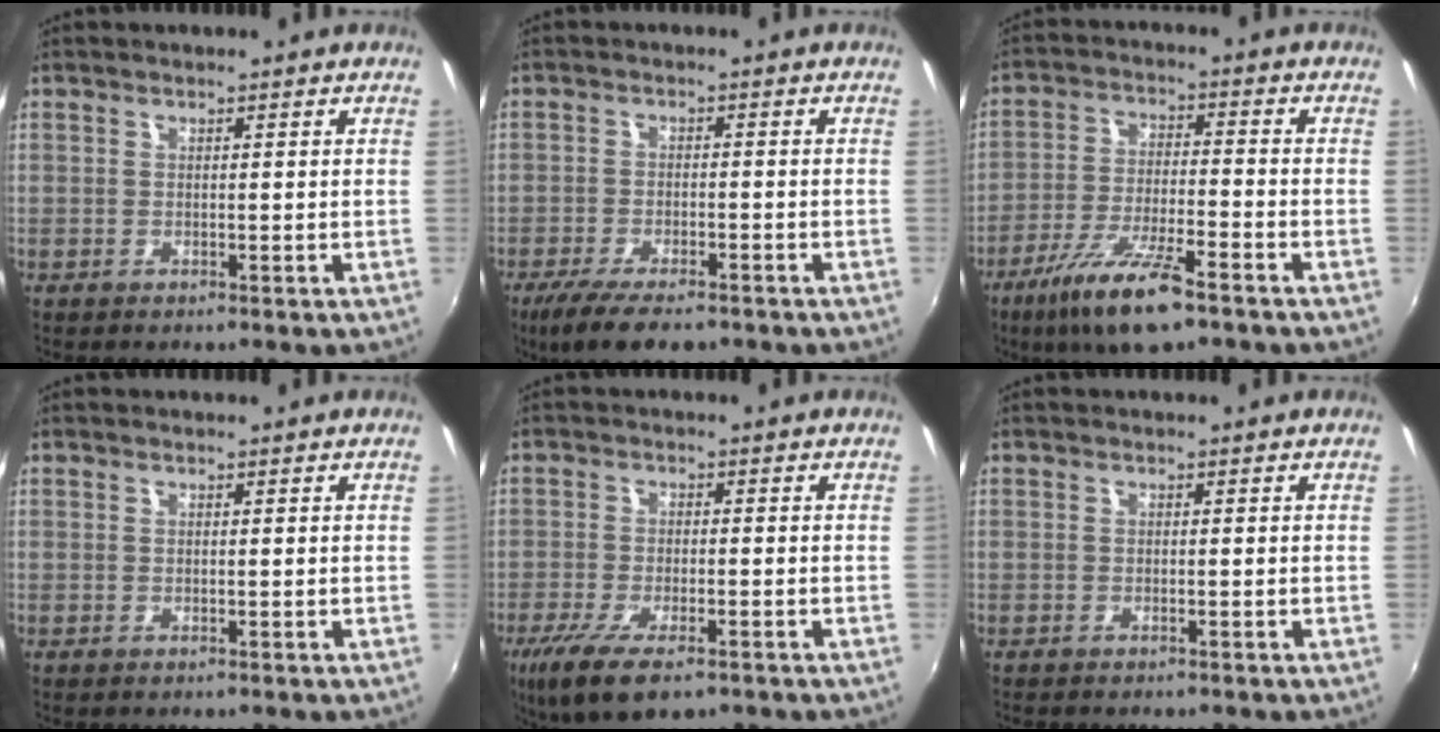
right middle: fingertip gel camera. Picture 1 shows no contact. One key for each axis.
{"total": 10.0, "fx": -7.4, "fy": 2.9, "fz": 6.0, "tx": -0.138, "ty": -0.030, "tz": -0.125}
{"total": 12.3, "fx": -8.1, "fy": 2.7, "fz": 8.9, "tx": -0.188, "ty": -0.026, "tz": -0.149}
{"total": 0.0}
{"total": 10.9, "fx": -6.8, "fy": 3.7, "fz": 7.7, "tx": -0.173, "ty": -0.041, "tz": -0.118}
{"total": 0.8, "fx": -0.7, "fy": 0.1, "fz": 0.3, "tx": -0.007, "ty": 0.000, "tz": -0.012}